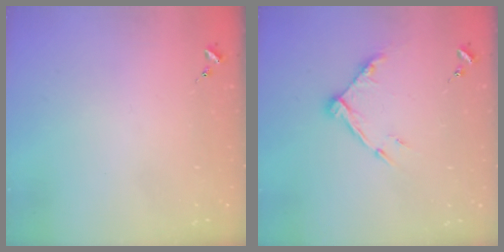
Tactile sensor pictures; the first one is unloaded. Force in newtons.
{"total": 10.4, "press": 10.4, "slide": 0.8}